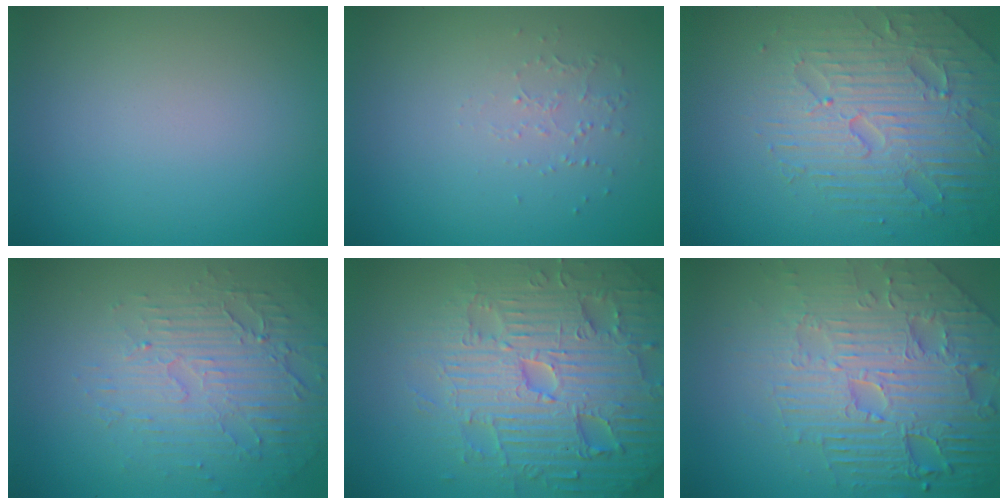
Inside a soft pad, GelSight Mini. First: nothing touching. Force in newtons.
{"total": 0.8, "press": 0.5, "slide": 0.6}
{"total": 5.1, "press": 4.9, "slide": 1.2}
{"total": 5.6, "press": 3.3, "slide": 4.5}
{"total": 7.9, "press": 7.7, "slide": 1.8}
{"total": 8.6, "press": 6.2, "slide": 6.0}